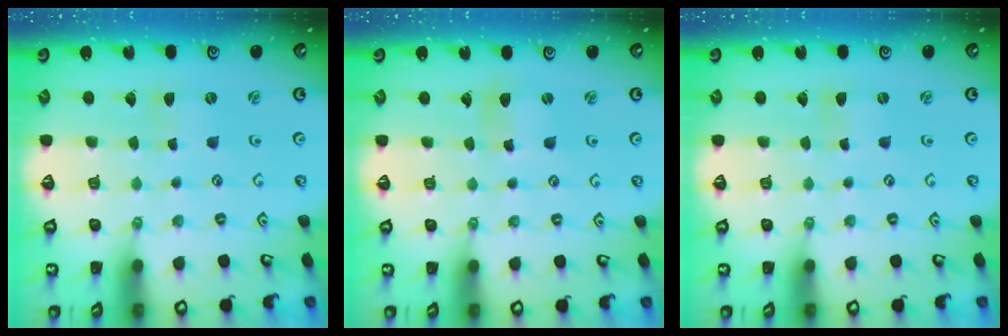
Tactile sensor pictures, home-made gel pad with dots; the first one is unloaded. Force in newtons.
{"total": 3.4, "press": 3.3, "slide": 0.4}
{"total": 0.0}